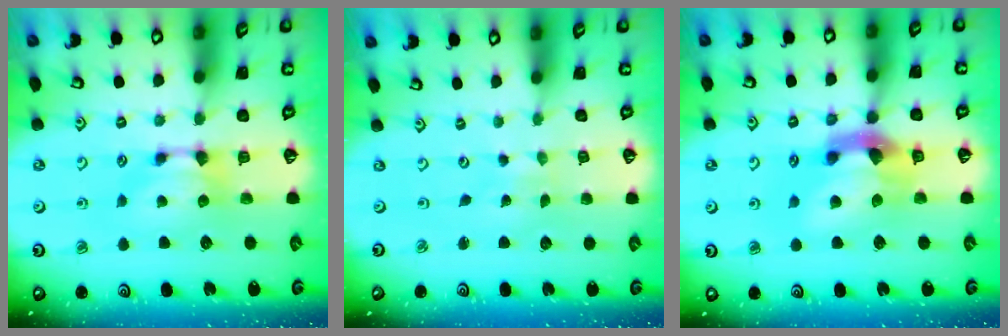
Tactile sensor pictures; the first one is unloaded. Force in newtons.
{"total": 6.3, "press": 6.3, "slide": 0.3}
{"total": 6.1, "press": 5.8, "slide": 2.2}